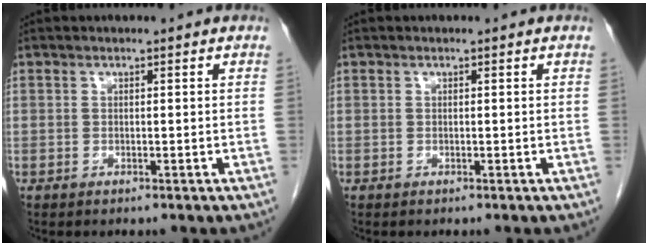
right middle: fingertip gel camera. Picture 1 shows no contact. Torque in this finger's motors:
{"motor_torque": [0.02, -0.01, 0.01, 0.00]}